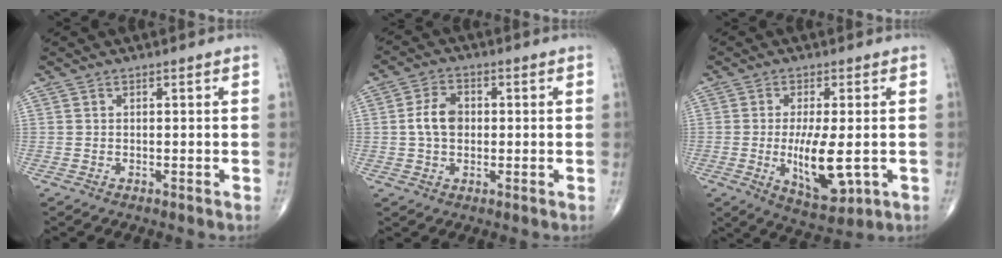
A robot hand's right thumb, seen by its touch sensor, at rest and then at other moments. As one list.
[{"total": 5.9, "force": [0.2, 4.2, 4.2], "torque": [-0.073, 0.011, -0.002]}, {"total": 10.8, "force": [-1.5, 3.9, 10.0], "torque": [-0.166, -0.021, -0.013]}]